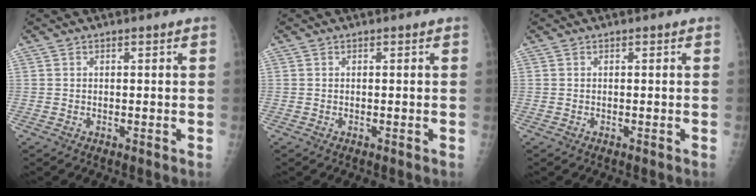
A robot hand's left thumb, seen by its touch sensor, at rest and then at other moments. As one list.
[{"total": 0.0}, {"total": 0.0}]